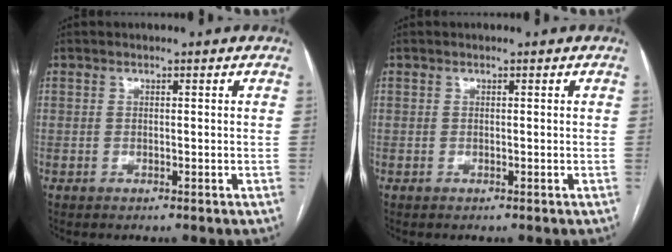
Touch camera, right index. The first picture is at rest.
{"total": 0.0}